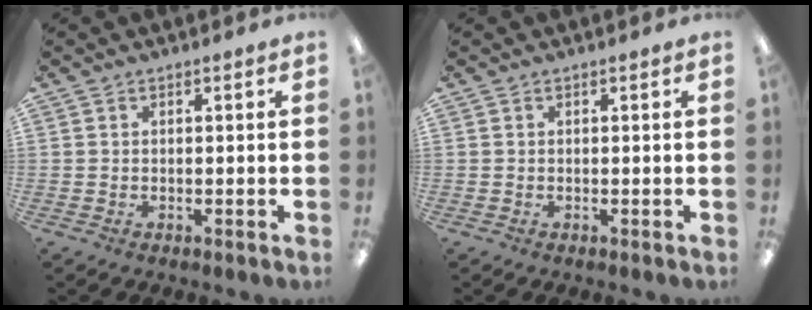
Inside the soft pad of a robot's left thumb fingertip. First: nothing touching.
{"total": 0.0}